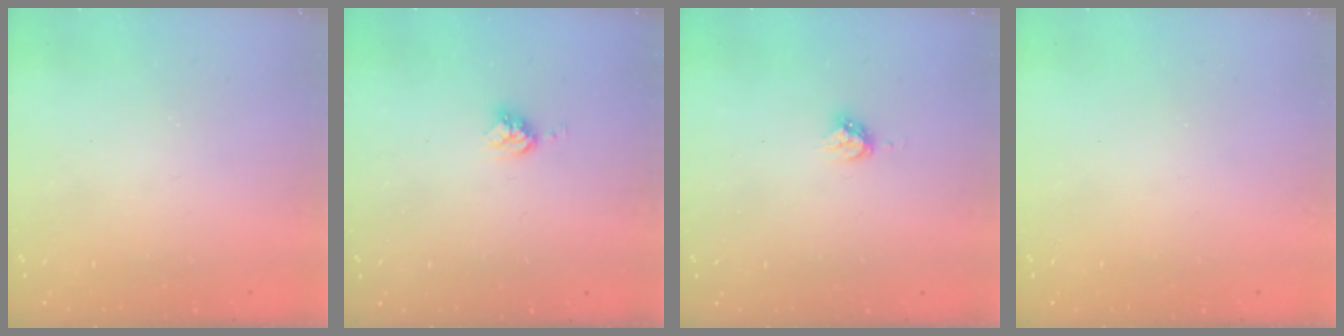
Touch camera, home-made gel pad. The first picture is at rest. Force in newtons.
{"total": 4.8, "press": 4.8, "slide": 0.1}
{"total": 4.2, "press": 4.2, "slide": 0.0}
{"total": 0.0}